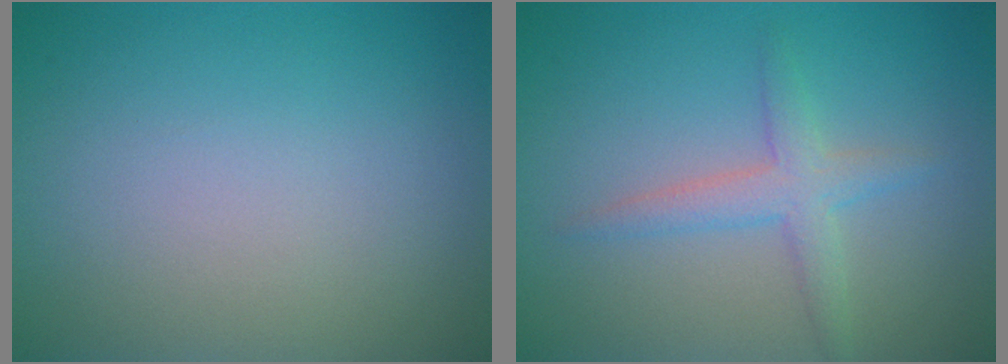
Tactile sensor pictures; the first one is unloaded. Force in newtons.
{"total": 2.5, "press": 2.5, "slide": 0.2}